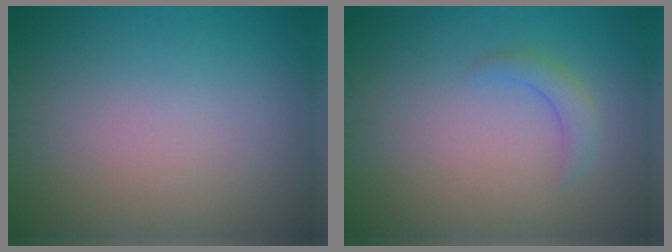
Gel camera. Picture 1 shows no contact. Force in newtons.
{"total": 1.6, "press": 1.6, "slide": 0.1}